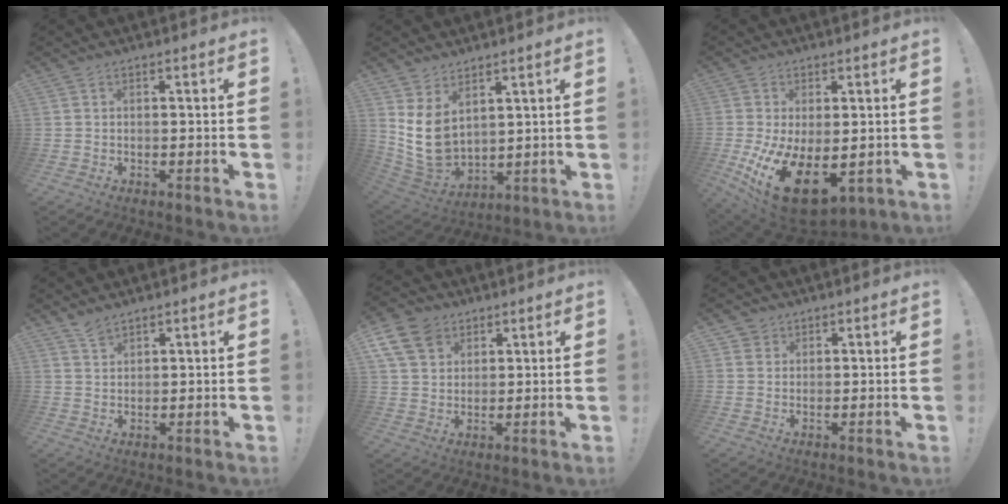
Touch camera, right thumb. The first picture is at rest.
{"total": 11.4, "force": [3.7, 7.9, 7.3], "torque": [-0.160, -0.039, 0.076]}
{"total": 15.3, "force": [-3.2, 8.1, 12.7], "torque": [-0.205, -0.008, -0.037]}
{"total": 3.4, "force": [3.0, 1.0, 1.4], "torque": [-0.015, -0.021, 0.054]}
{"total": 11.0, "force": [5.7, 8.1, 4.9], "torque": [-0.092, -0.029, 0.114]}
{"total": 4.6, "force": [2.4, 3.9, 0.3], "torque": [-0.001, -0.018, 0.046]}